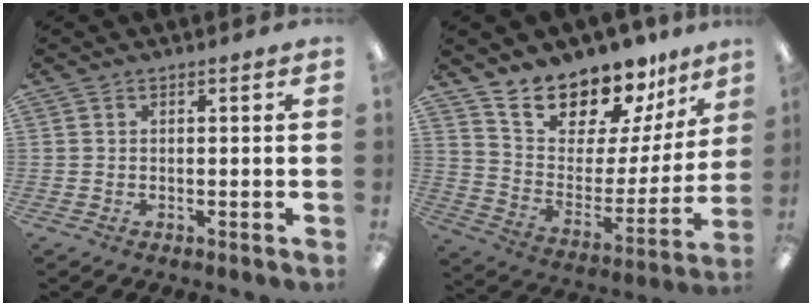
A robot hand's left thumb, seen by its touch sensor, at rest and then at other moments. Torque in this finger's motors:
{"motor_torque": [0.23, 0.50, 1.10, -1.68, 0.08]}